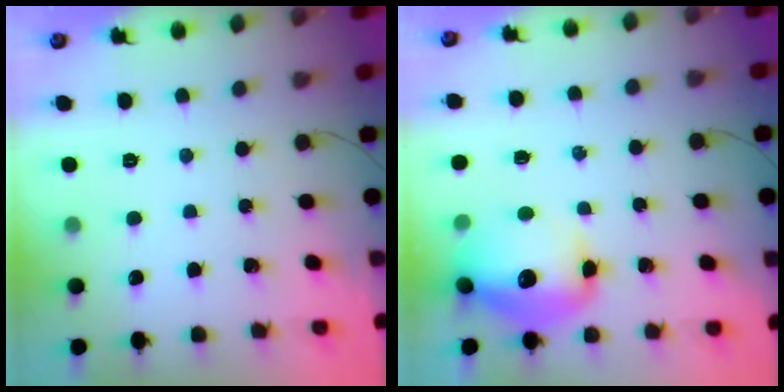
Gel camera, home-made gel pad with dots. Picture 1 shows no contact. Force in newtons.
{"total": 14.0, "press": 13.4, "slide": 3.9}